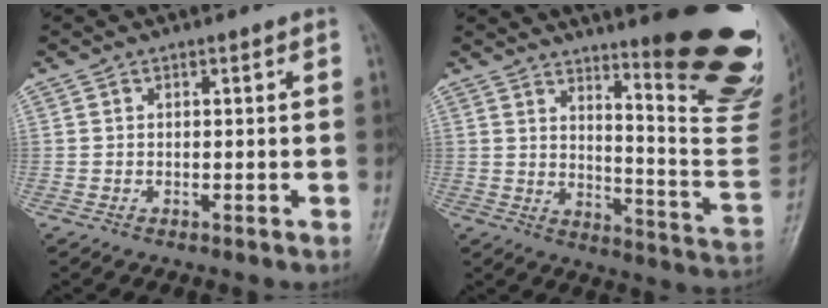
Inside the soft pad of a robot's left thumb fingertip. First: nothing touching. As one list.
[{"total": 24.3, "force": [14.1, 4.4, 19.3], "torque": [-0.212, -0.102, 0.193]}]